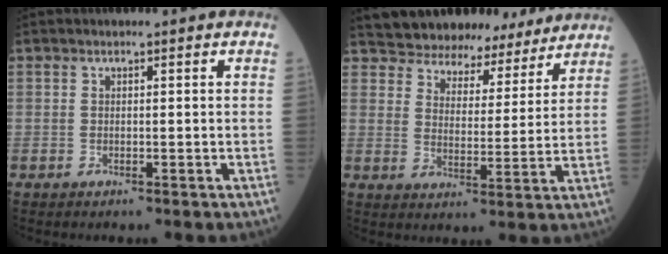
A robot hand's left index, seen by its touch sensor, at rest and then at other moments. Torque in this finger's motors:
{"motor_torque": [-1.04, -1.09, -0.64, 0.15]}